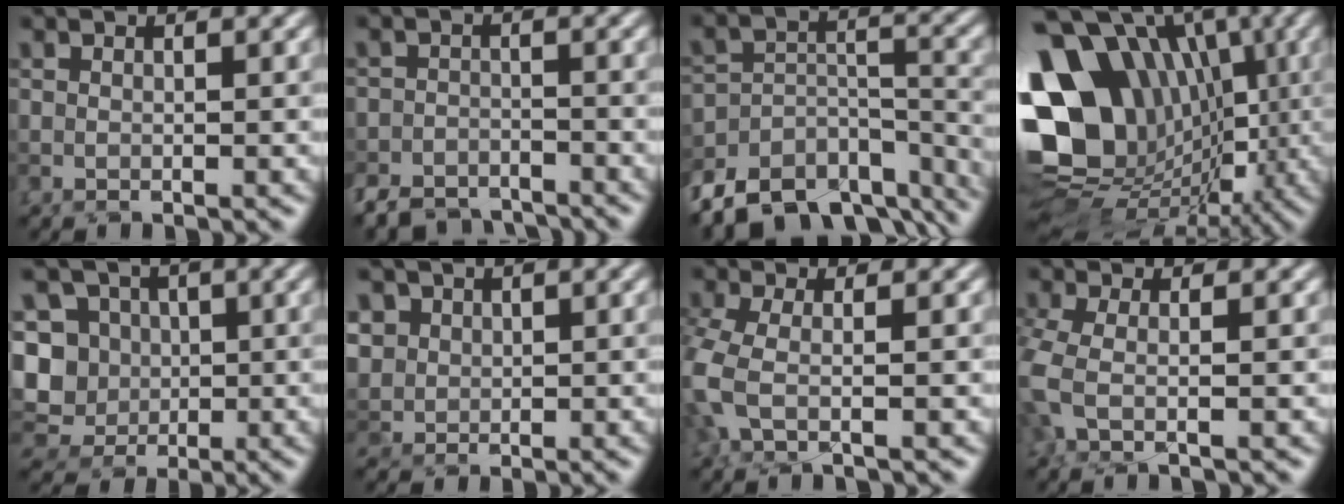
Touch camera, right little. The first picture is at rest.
{"total": 4.3, "force": [-4.0, 1.6, 0.3], "torque": [0.003, -0.003, -0.077]}
{"total": 10.5, "force": [-8.9, 4.6, 3.0], "torque": [-0.043, 0.012, -0.129]}
{"total": 17.5, "force": [2.3, 14.0, 10.2], "torque": [-0.180, 0.023, 0.051]}
{"total": 9.3, "force": [1.4, 8.7, 3.2], "torque": [-0.072, 0.033, 0.007]}
{"total": 3.3, "force": [2.1, 2.5, 0.3], "torque": [-0.023, 0.010, 0.050]}
{"total": 2.8, "force": [-0.9, 0.8, 2.5], "torque": [-0.066, -0.009, -0.025]}
{"total": 2.0, "force": [-0.5, 0.5, 1.9], "torque": [-0.052, -0.008, -0.018]}